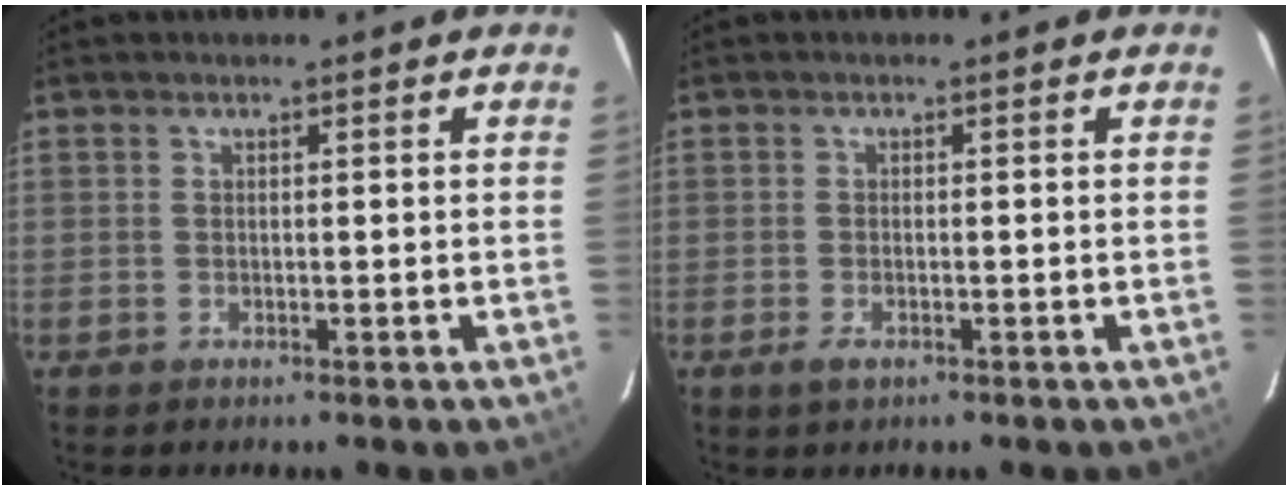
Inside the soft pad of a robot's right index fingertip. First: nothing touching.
{"total": 2.1, "force": [-1.1, 1.1, 1.4], "torque": [-0.029, -0.004, -0.017]}